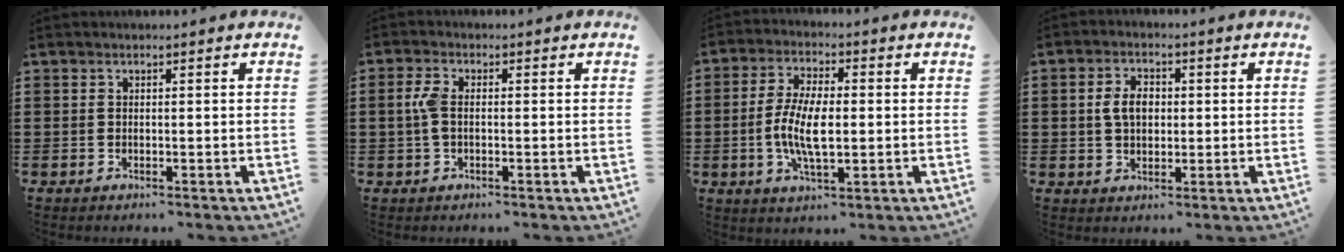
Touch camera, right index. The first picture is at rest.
{"total": 3.4, "force": [-0.1, 1.7, 3.0], "torque": [-0.082, -0.003, -0.010]}
{"total": 7.9, "force": [-0.9, 3.2, 7.2], "torque": [-0.161, -0.004, -0.025]}
{"total": 4.4, "force": [0.3, 2.8, 3.3], "torque": [-0.078, 0.010, 0.001]}